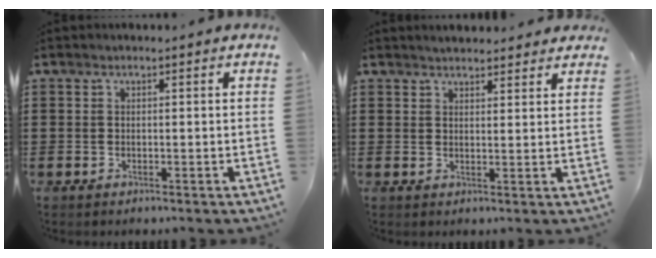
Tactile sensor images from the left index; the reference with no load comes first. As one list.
[{"total": 2.3, "force": [2.3, 0.3, 0.0], "torque": [-0.007, -0.001, 0.043]}]